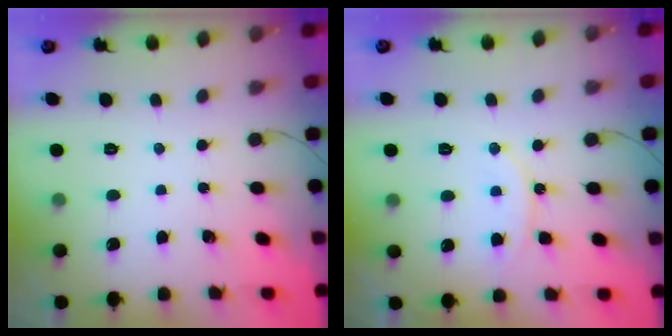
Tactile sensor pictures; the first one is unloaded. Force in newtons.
{"total": 9.4, "press": 9.3, "slide": 0.7}